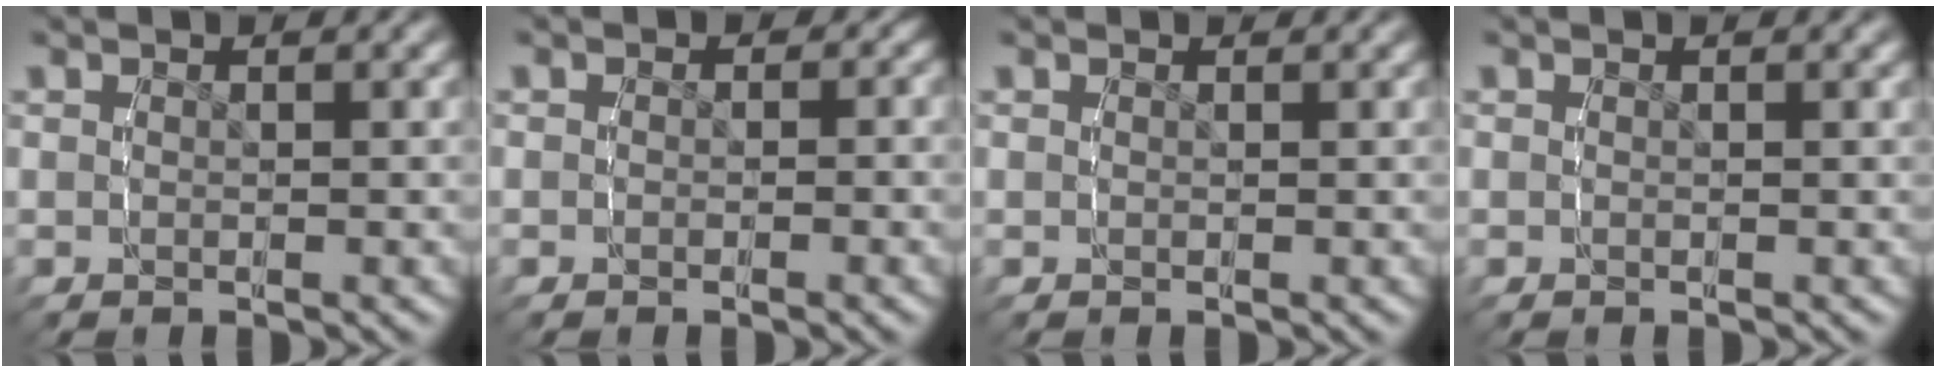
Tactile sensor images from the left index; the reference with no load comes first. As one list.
[{"total": 1.4, "force": [-1.0, 0.2, -0.9], "torque": [0.011, -0.012, -0.017]}, {"total": 0.6, "force": [-0.2, -0.3, -0.5], "torque": [0.003, -0.007, 0.000]}, {"total": 0.0}]